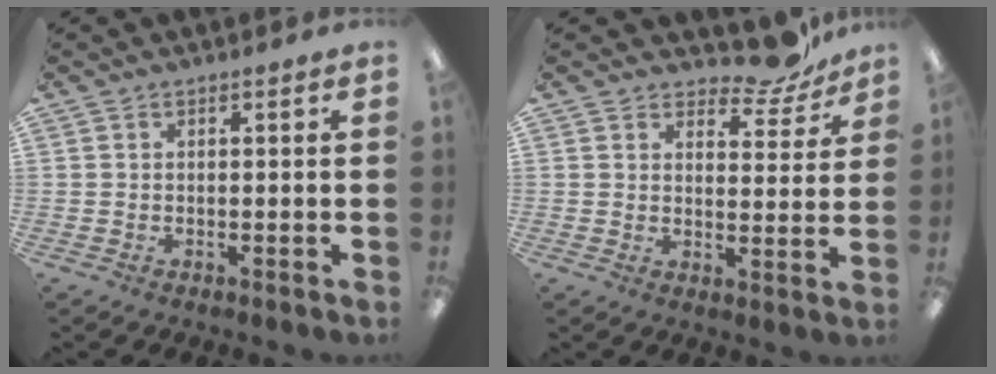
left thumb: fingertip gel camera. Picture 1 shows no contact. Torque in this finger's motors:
{"motor_torque": [-0.14, -0.11, -0.60, 0.04, 0.00]}